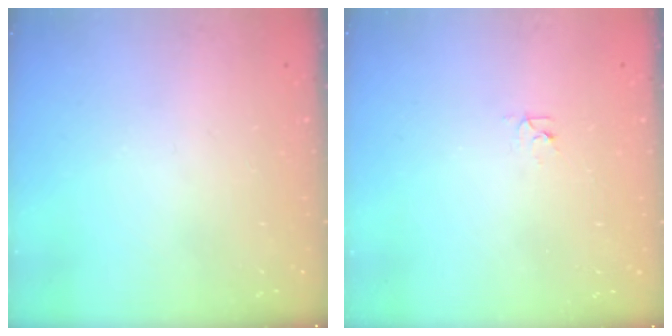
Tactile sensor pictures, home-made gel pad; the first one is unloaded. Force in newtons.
{"total": 2.3, "press": 2.3, "slide": 0.2}